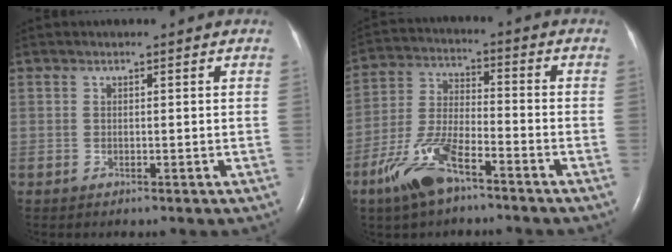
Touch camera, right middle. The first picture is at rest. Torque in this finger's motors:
{"motor_torque": [1.23, -0.91, 0.22, 0.20]}